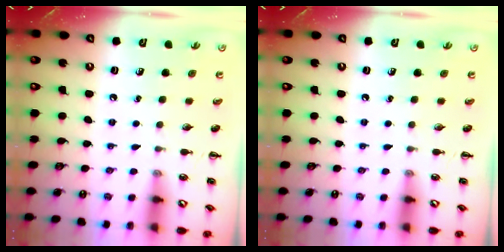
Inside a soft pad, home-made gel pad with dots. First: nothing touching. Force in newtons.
{"total": 0.0}